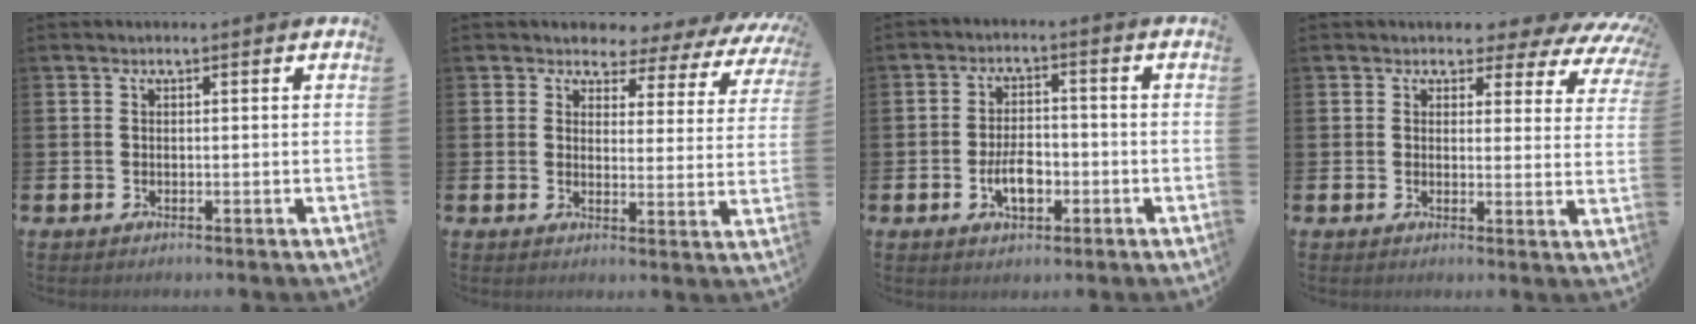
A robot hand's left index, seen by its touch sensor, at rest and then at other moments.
{"total": 3.0, "force": [2.3, 1.8, 0.4], "torque": [-0.014, -0.030, 0.029]}
{"total": 4.7, "force": [-1.4, 2.5, 3.7], "torque": [-0.056, 0.005, -0.027]}
{"total": 3.5, "force": [2.6, 2.0, 1.1], "torque": [-0.019, -0.029, 0.036]}